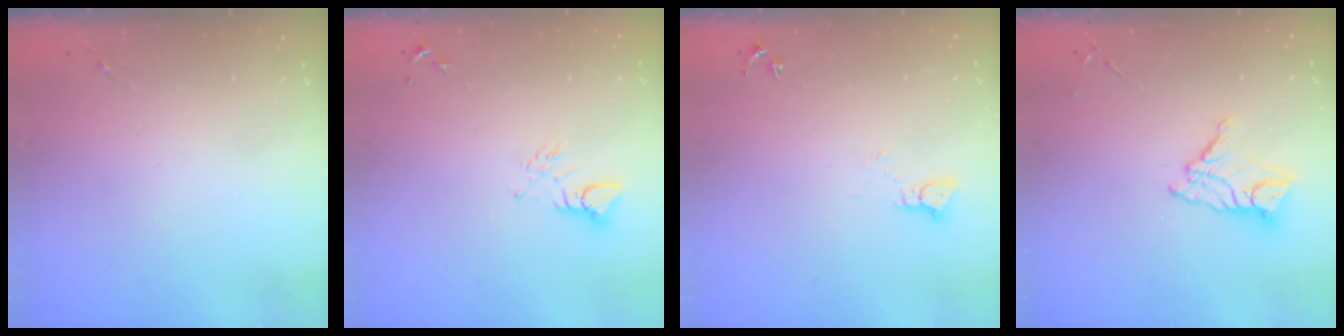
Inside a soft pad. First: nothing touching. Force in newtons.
{"total": 4.6, "press": 4.6, "slide": 0.2}
{"total": 2.2, "press": 2.2, "slide": 0.2}
{"total": 11.3, "press": 11.2, "slide": 1.1}